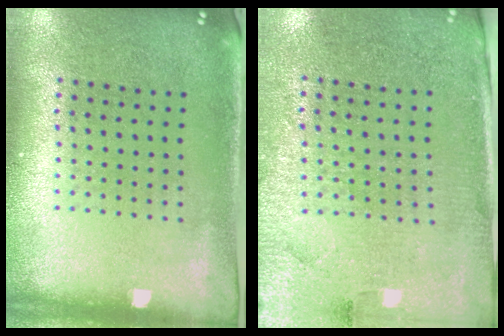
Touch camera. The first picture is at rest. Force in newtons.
{"total": 3.1, "press": 3.0, "slide": 1.0}